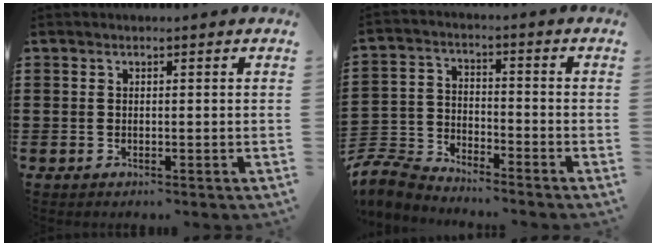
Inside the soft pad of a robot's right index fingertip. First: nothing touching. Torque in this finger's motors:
{"motor_torque": [-1.60, 0.54, -1.05, -0.21]}